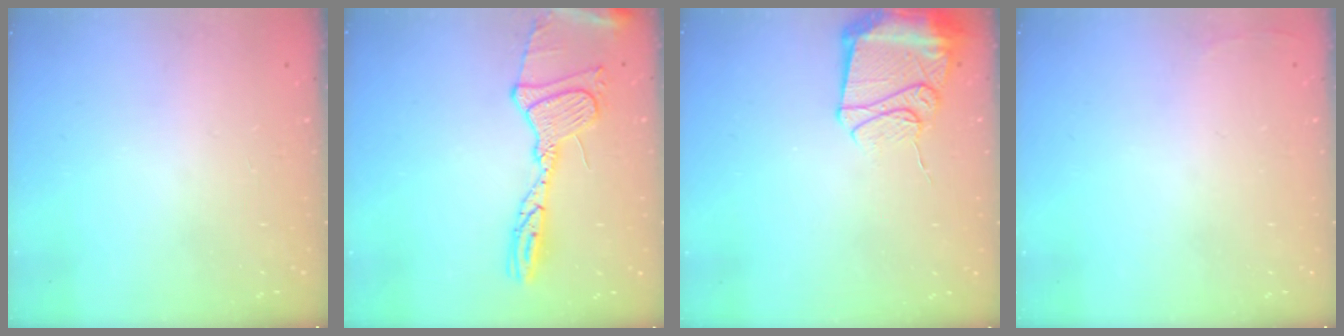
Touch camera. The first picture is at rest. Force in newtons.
{"total": 17.1, "press": 17.1, "slide": 1.5}
{"total": 12.8, "press": 12.8, "slide": 1.1}
{"total": 2.5, "press": 2.4, "slide": 0.9}